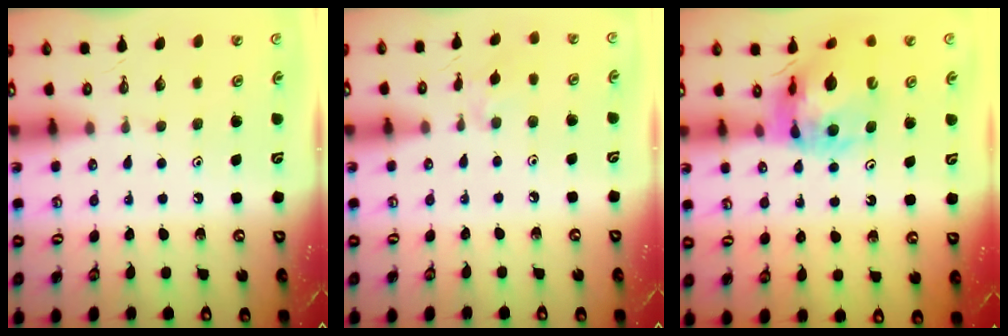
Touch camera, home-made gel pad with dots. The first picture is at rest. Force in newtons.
{"total": 6.5, "press": 6.4, "slide": 0.9}
{"total": 14.7, "press": 14.6, "slide": 1.6}